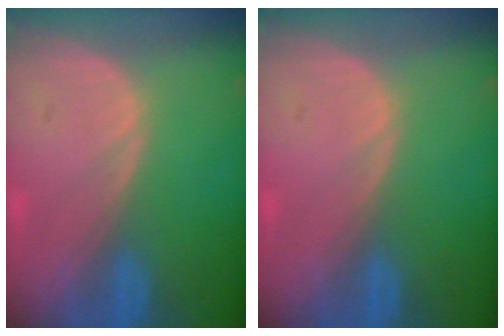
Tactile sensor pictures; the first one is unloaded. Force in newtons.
{"total": 0.0}